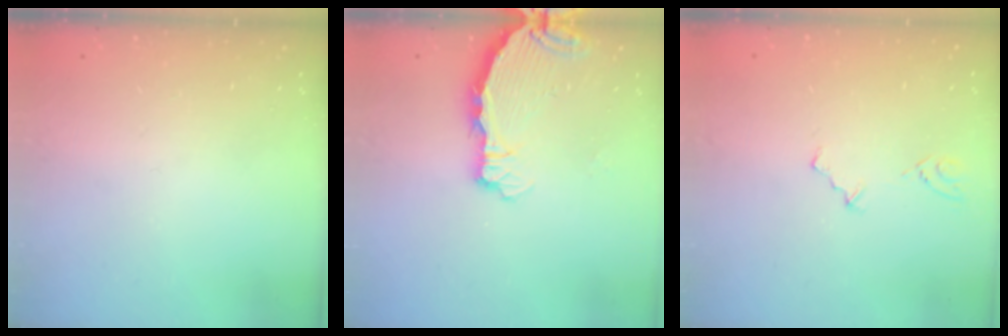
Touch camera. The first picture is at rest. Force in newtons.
{"total": 3.8, "press": 3.7, "slide": 0.4}
{"total": 2.7, "press": 2.5, "slide": 1.2}